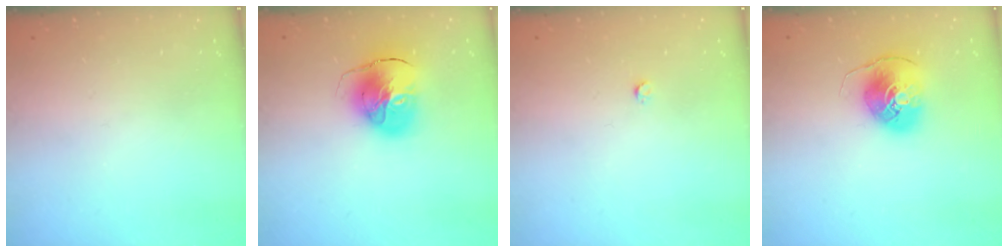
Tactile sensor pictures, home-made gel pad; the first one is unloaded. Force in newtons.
{"total": 12.3, "press": 12.2, "slide": 1.6}
{"total": 2.4, "press": 2.4, "slide": 0.3}
{"total": 8.1, "press": 8.0, "slide": 1.2}